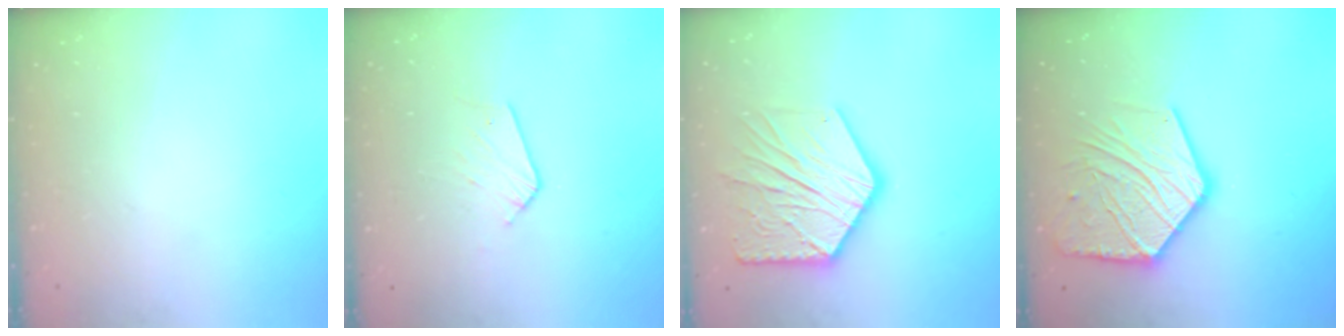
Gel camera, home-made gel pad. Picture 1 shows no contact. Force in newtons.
{"total": 4.7, "press": 4.7, "slide": 0.4}
{"total": 18.2, "press": 18.2, "slide": 1.5}
{"total": 19.2, "press": 19.1, "slide": 1.4}